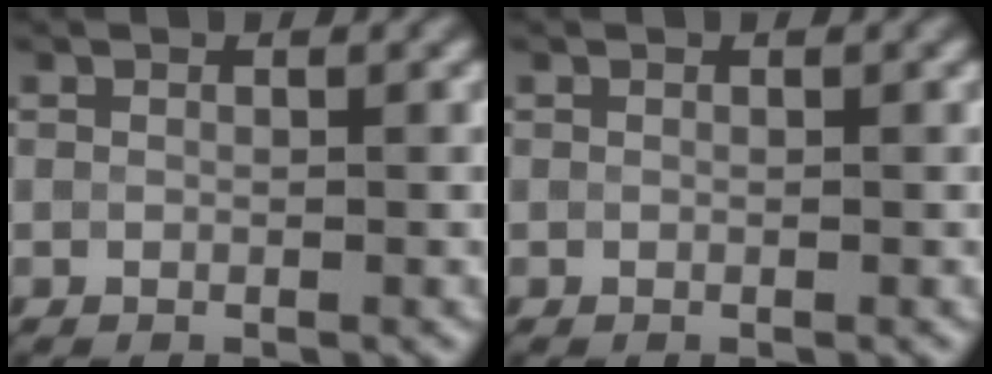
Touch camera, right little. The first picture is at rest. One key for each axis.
{"total": 0.0}